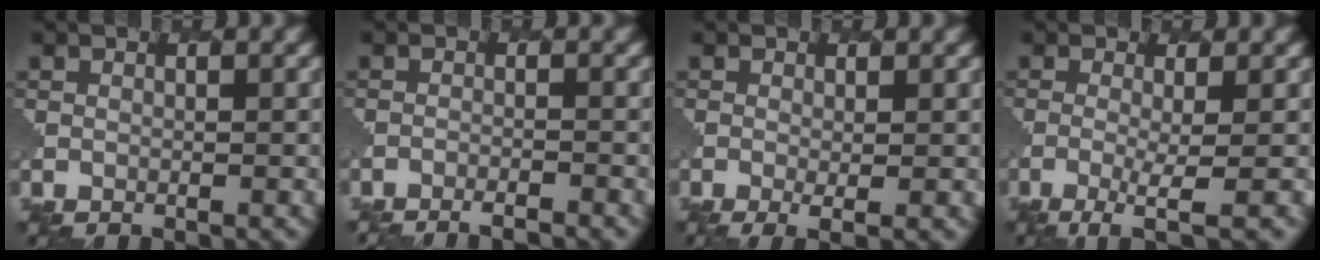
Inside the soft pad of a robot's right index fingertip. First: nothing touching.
{"total": 3.8, "force": [-3.5, 0.5, 1.2], "torque": [-0.010, 0.005, -0.054]}
{"total": 2.2, "force": [-0.3, 0.5, 2.1], "torque": [-0.038, -0.008, -0.002]}
{"total": 3.2, "force": [-1.0, 0.5, 3.0], "torque": [-0.056, -0.004, -0.024]}